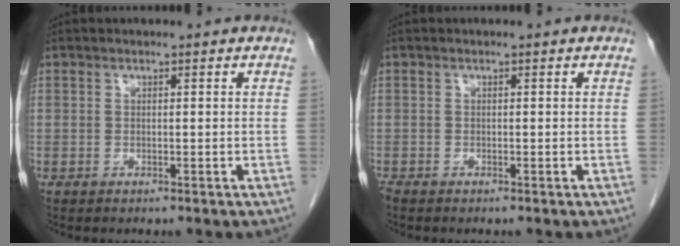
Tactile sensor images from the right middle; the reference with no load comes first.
{"total": 0.6, "force": [-0.5, 0.1, 0.2], "torque": [-0.010, -0.003, -0.013]}